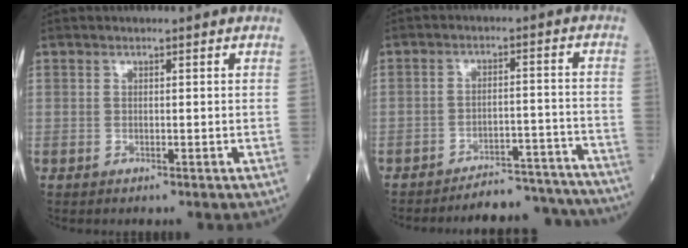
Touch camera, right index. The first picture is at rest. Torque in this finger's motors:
{"motor_torque": [0.54, -0.95, -0.01, -0.05]}